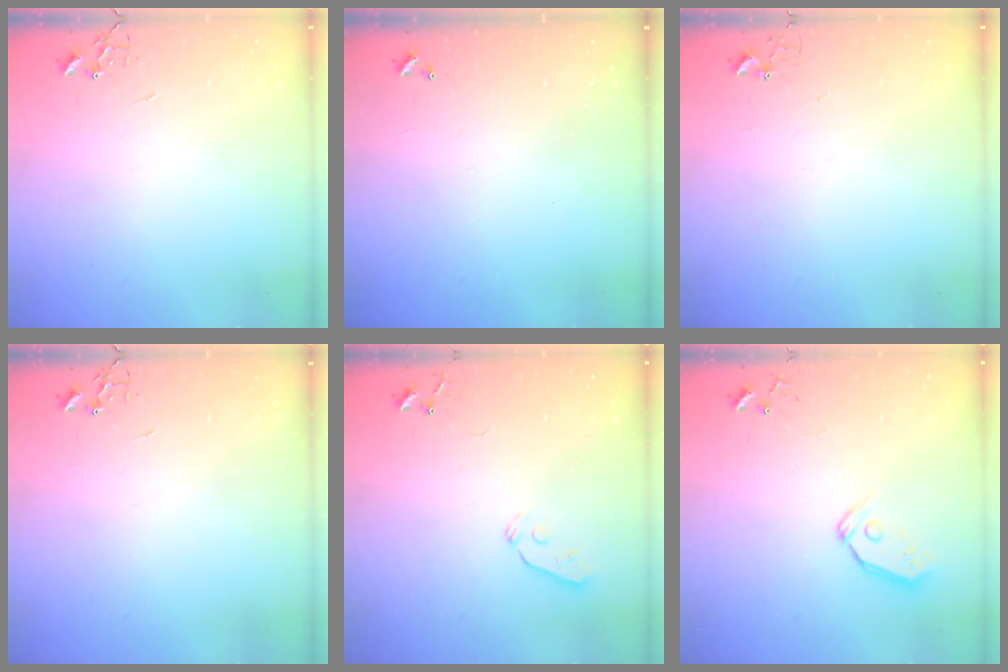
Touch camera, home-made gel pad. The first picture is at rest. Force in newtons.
{"total": 0.0}
{"total": 2.7, "press": 2.7, "slide": 0.2}
{"total": 0.0}
{"total": 3.8, "press": 3.7, "slide": 0.7}
{"total": 7.3, "press": 7.2, "slide": 0.8}